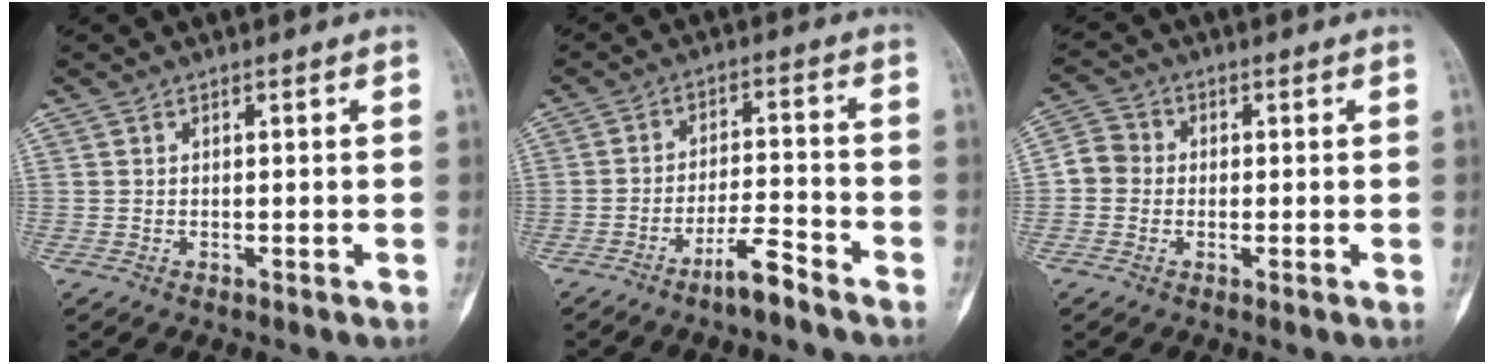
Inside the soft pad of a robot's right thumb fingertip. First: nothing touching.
{"total": 6.0, "force": [-4.7, 0.8, 3.7], "torque": [-0.069, 0.036, -0.086]}
{"total": 4.5, "force": [-0.5, 4.2, 1.5], "torque": [-0.014, 0.011, -0.021]}